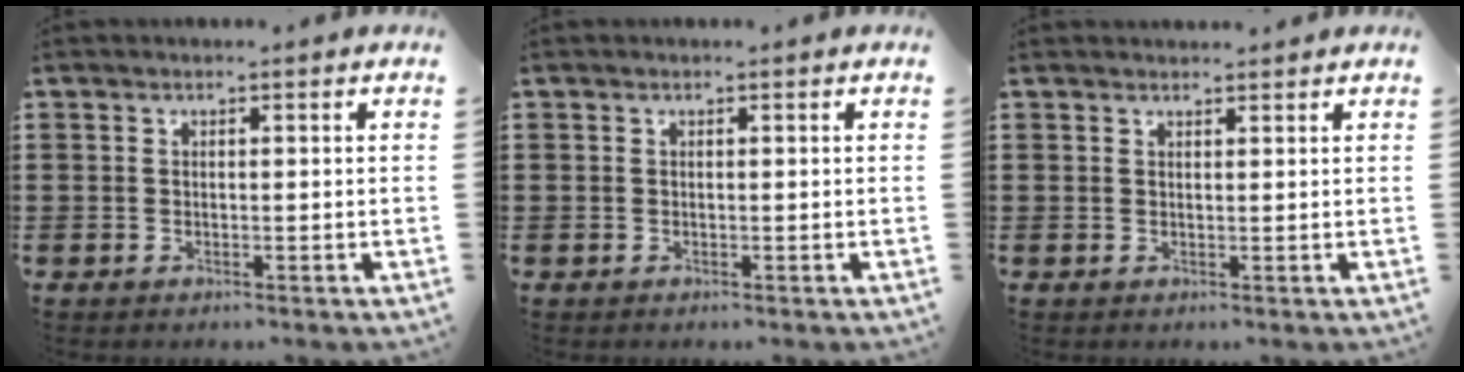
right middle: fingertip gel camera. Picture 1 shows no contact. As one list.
[{"total": 0.0}, {"total": 1.1, "force": [1.1, 0.1, 0.1], "torque": [0.005, -0.003, 0.018]}]